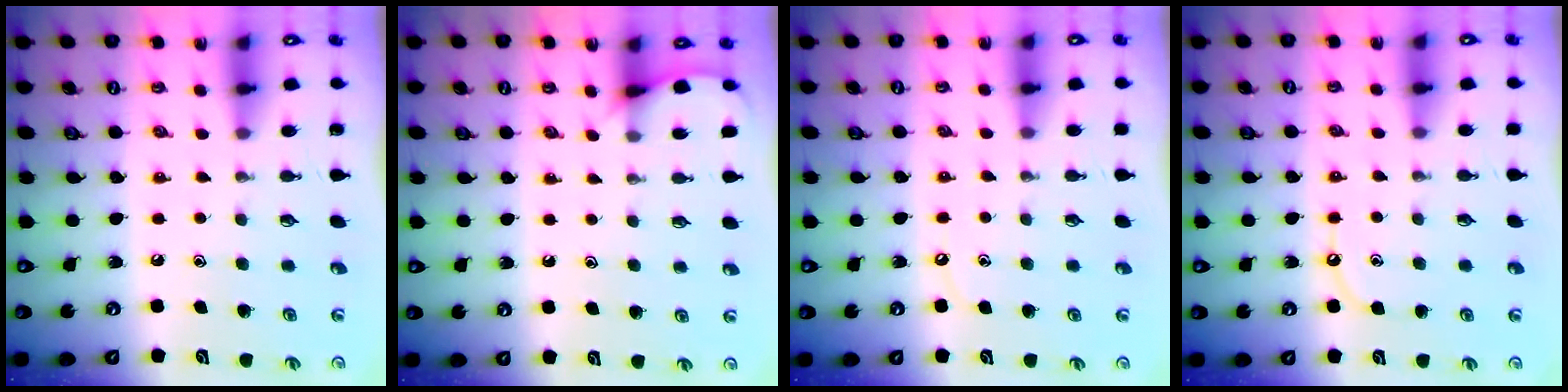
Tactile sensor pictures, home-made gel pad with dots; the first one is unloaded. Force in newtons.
{"total": 4.5, "press": 4.5, "slide": 0.4}
{"total": 3.3, "press": 3.3, "slide": 0.4}
{"total": 6.3, "press": 6.2, "slide": 0.7}